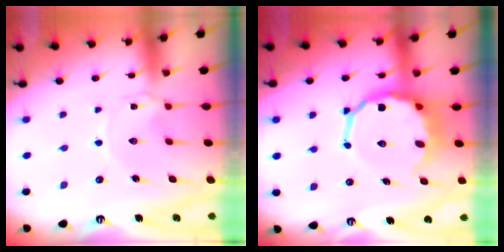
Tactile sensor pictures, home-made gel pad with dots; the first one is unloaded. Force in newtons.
{"total": 12.7, "press": 12.2, "slide": 3.4}